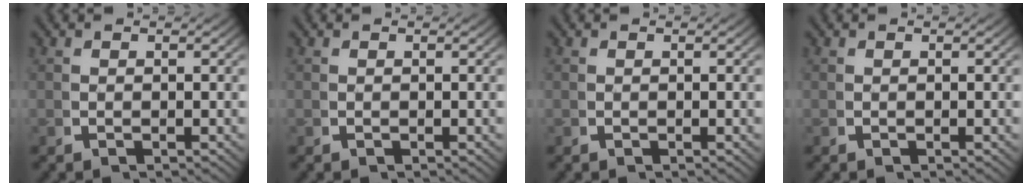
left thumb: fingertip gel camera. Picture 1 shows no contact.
{"total": 0.0}
{"total": 0.0}
{"total": 0.0}